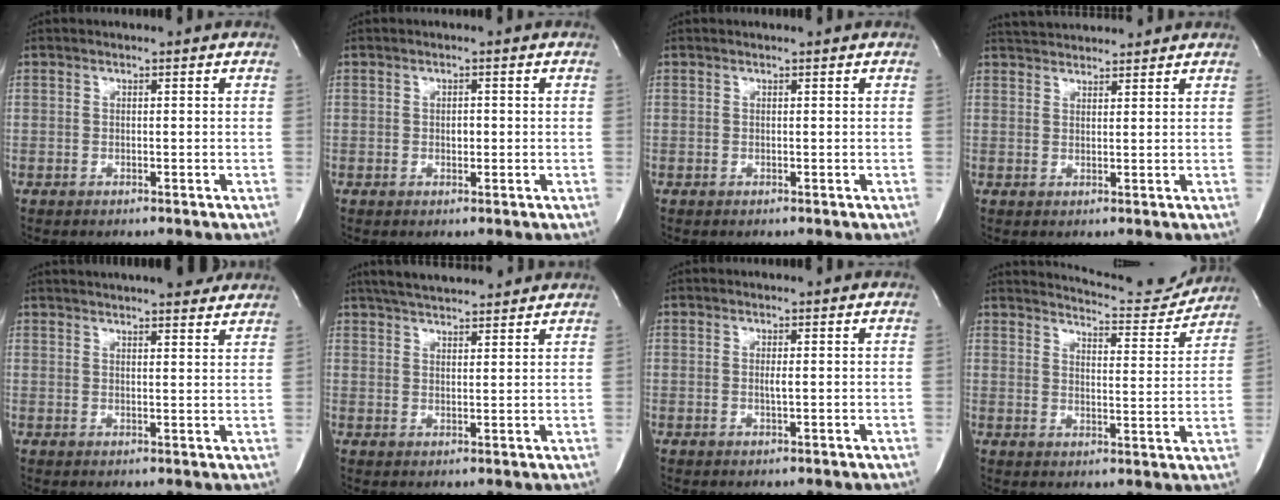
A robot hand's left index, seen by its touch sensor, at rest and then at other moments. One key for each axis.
{"total": 1.1, "fx": -0.4, "fy": 0.7, "fz": 0.8, "tx": -0.012, "ty": -0.003, "tz": -0.006}
{"total": 0.0}
{"total": 6.3, "fx": 6.1, "fy": 0.8, "fz": 1.3, "tx": -0.028, "ty": 0.030, "tz": 0.092}
{"total": 14.9, "fx": 13.2, "fy": 2.3, "fz": 6.4, "tx": -0.100, "ty": 0.023, "tz": 0.172}
{"total": 11.5, "fx": 10.3, "fy": 1.8, "fz": 4.7, "tx": -0.080, "ty": 0.024, "tz": 0.152}
{"total": 0.8, "fx": -0.3, "fy": -0.1, "fz": 0.7, "tx": -0.019, "ty": -0.006, "tz": -0.004}
{"total": 11.0, "fx": 10.9, "fy": 1.0, "fz": 1.5, "tx": -0.023, "ty": -0.027, "tz": 0.133}